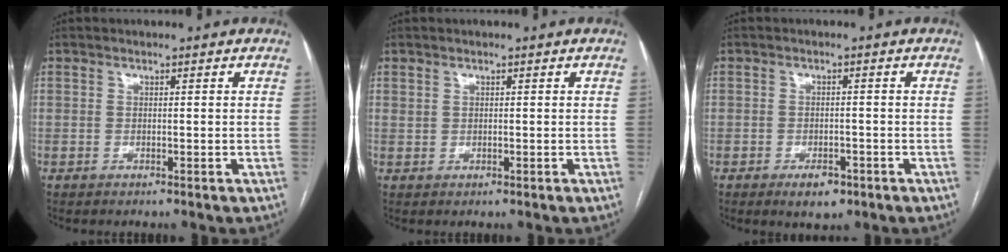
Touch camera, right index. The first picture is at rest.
{"total": 0.6, "force": [0.4, 0.4, 0.1], "torque": [0.002, 0.002, 0.007]}
{"total": 3.7, "force": [-2.2, 2.0, 2.3], "torque": [-0.033, 0.000, -0.024]}